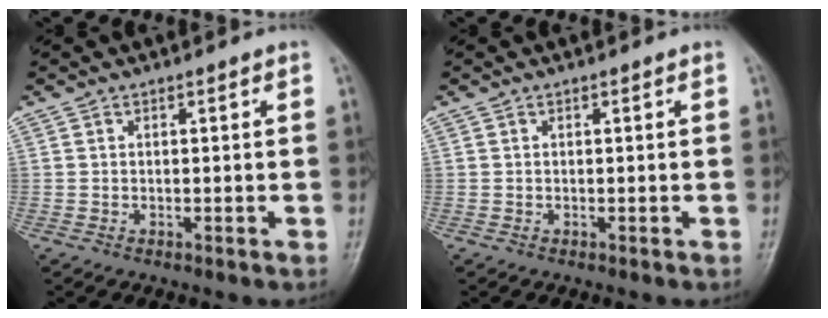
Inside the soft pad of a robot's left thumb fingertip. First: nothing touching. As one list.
[{"total": 0.0}]